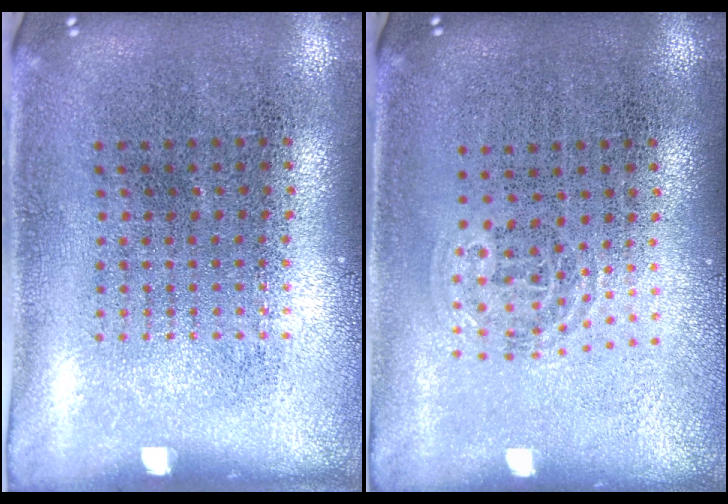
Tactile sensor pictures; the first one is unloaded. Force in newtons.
{"total": 0.8, "press": 0.6, "slide": 0.6}